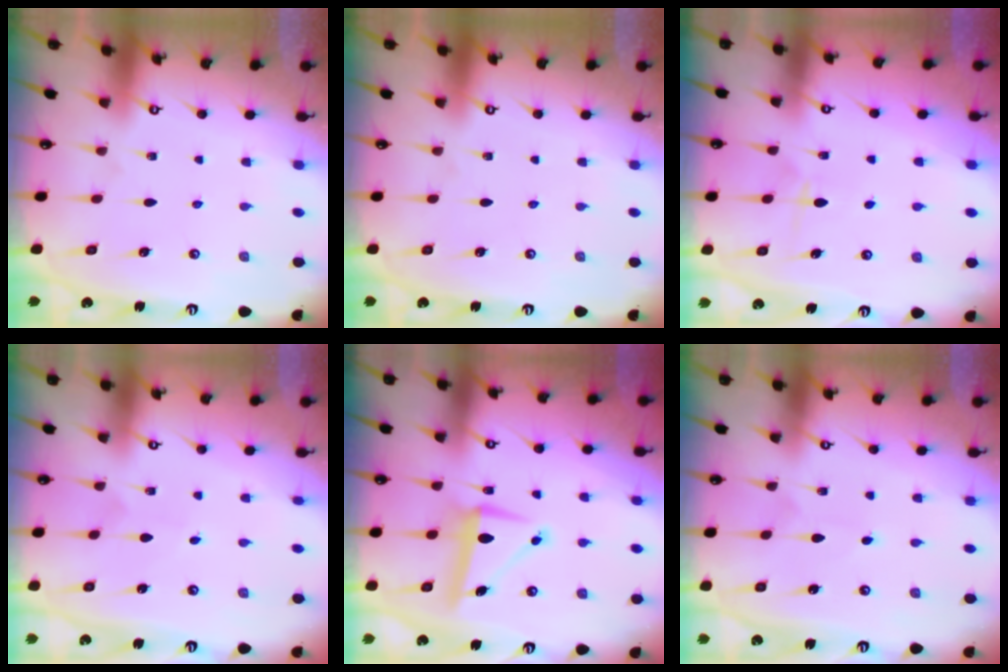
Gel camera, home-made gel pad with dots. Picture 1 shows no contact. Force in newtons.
{"total": 0.0}
{"total": 4.8, "press": 4.7, "slide": 0.7}
{"total": 1.9, "press": 1.9, "slide": 0.2}
{"total": 8.3, "press": 8.2, "slide": 1.3}
{"total": 3.4, "press": 3.4, "slide": 0.3}